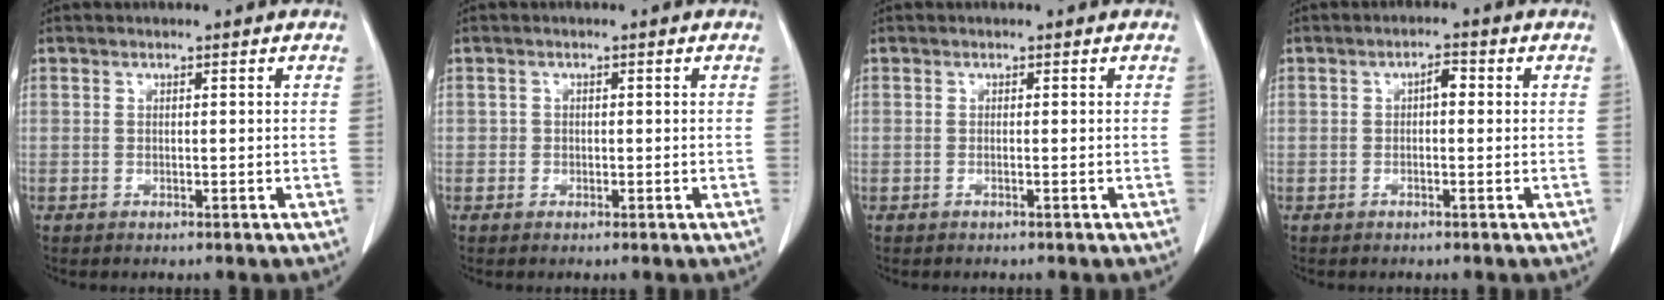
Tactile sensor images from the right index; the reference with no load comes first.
{"total": 0.8, "force": [-0.2, 0.7, 0.0], "torque": [0.009, 0.006, -0.007]}
{"total": 0.0}
{"total": 2.0, "force": [0.2, 0.7, 1.9], "torque": [-0.027, 0.006, 0.000]}